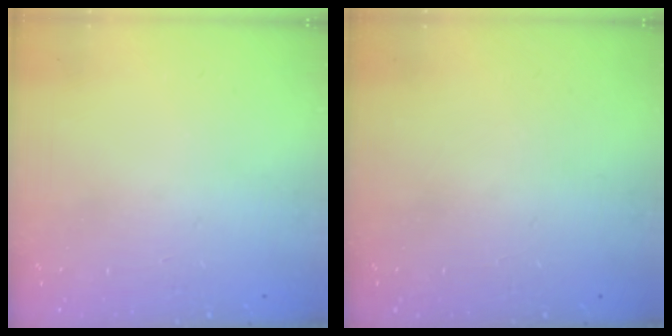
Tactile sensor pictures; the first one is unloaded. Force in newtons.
{"total": 0.0}